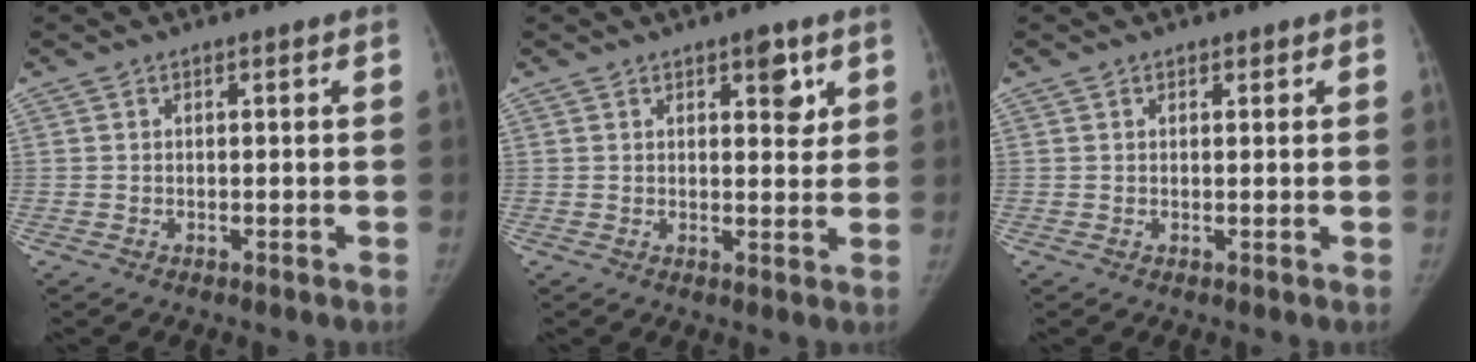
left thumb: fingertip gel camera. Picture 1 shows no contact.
{"total": 4.5, "force": [2.3, 2.2, 3.2], "torque": [-0.018, -0.012, 0.029]}
{"total": 0.9, "force": [0.5, 0.7, 0.2], "torque": [0.009, -0.003, 0.005]}